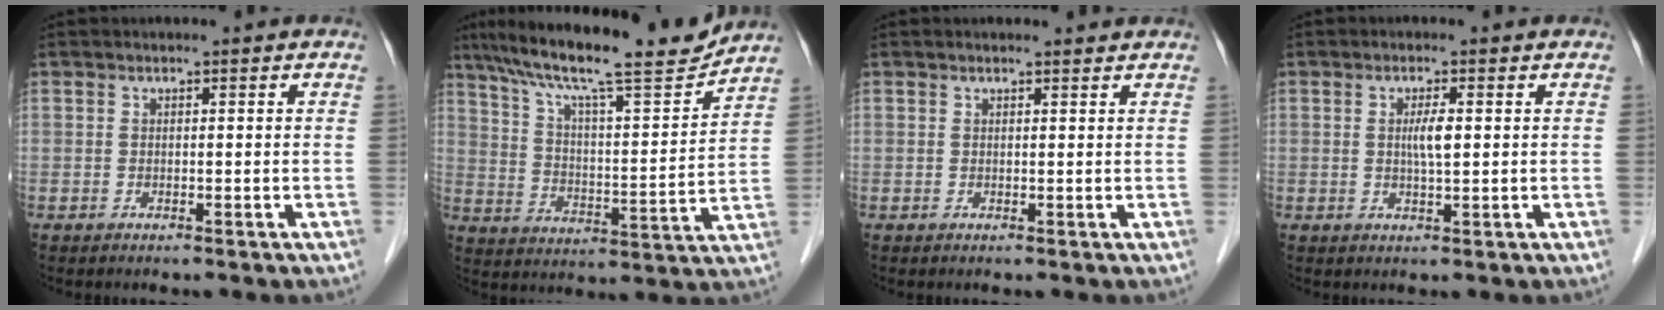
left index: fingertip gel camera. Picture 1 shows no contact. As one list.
[{"total": 18.4, "force": [15.8, 0.9, 9.3], "torque": [-0.162, 0.003, 0.246]}, {"total": 1.1, "force": [1.1, 0.1, 0.2], "torque": [-0.011, 0.000, 0.010]}, {"total": 2.6, "force": [0.0, 0.2, 2.6], "torque": [-0.048, -0.005, -0.002]}]